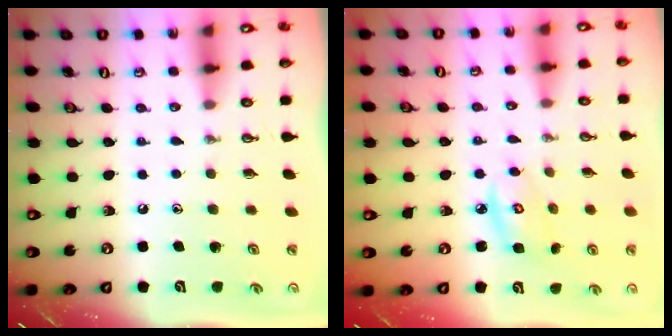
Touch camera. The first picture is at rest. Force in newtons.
{"total": 5.1, "press": 5.1, "slide": 0.3}